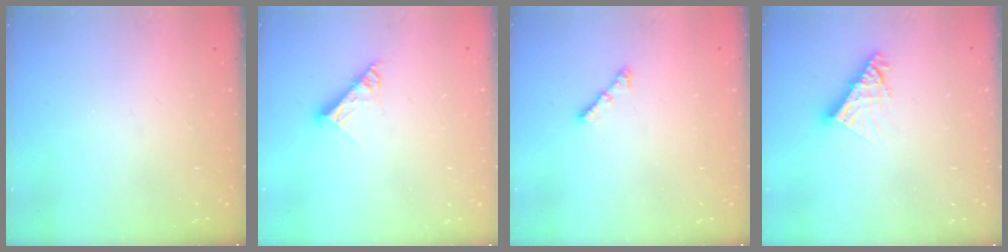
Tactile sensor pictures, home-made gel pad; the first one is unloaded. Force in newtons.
{"total": 7.9, "press": 7.9, "slide": 0.8}
{"total": 3.0, "press": 2.9, "slide": 0.6}
{"total": 8.4, "press": 8.4, "slide": 0.7}